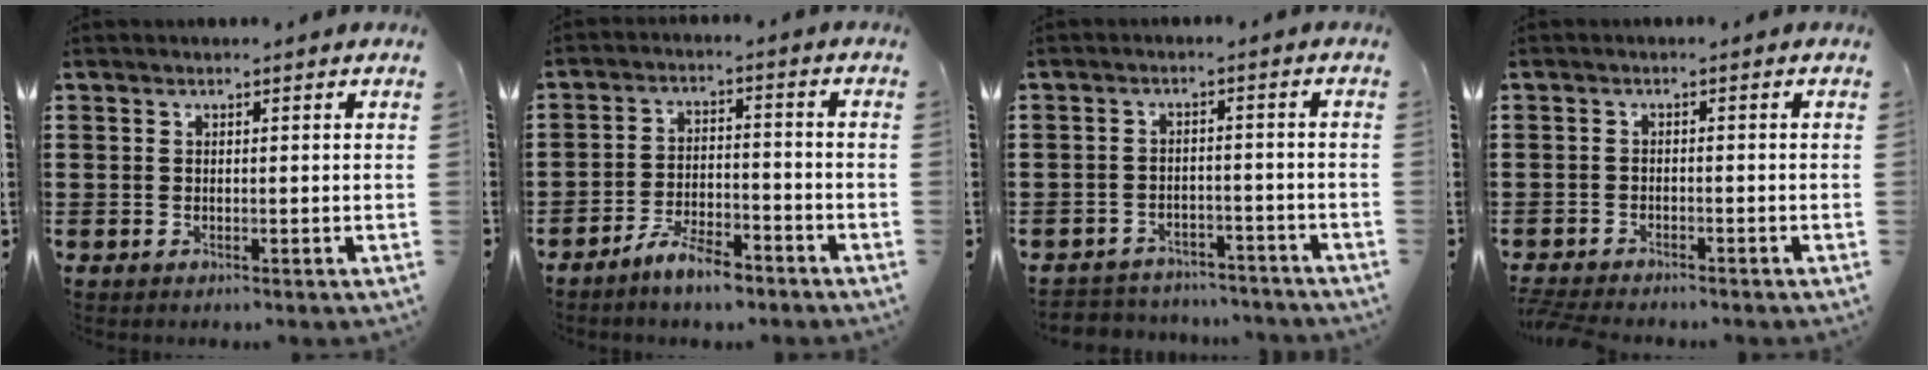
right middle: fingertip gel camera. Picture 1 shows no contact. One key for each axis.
{"total": 6.2, "fx": -5.4, "fy": 1.4, "fz": 2.8, "tx": -0.057, "ty": 0.005, "tz": -0.103}
{"total": 3.4, "fx": -3.4, "fy": 0.5, "fz": -0.2, "tx": -0.004, "ty": 0.001, "tz": -0.074}
{"total": 1.8, "fx": -1.8, "fy": 0.1, "fz": 0.1, "tx": -0.014, "ty": -0.003, "tz": -0.040}